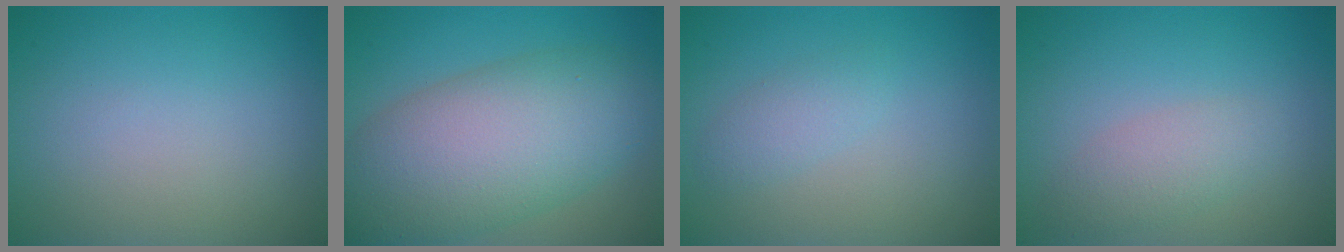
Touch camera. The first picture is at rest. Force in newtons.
{"total": 10.5, "press": 10.5, "slide": 0.6}
{"total": 1.6, "press": 1.6, "slide": 0.1}
{"total": 2.4, "press": 2.4, "slide": 0.1}